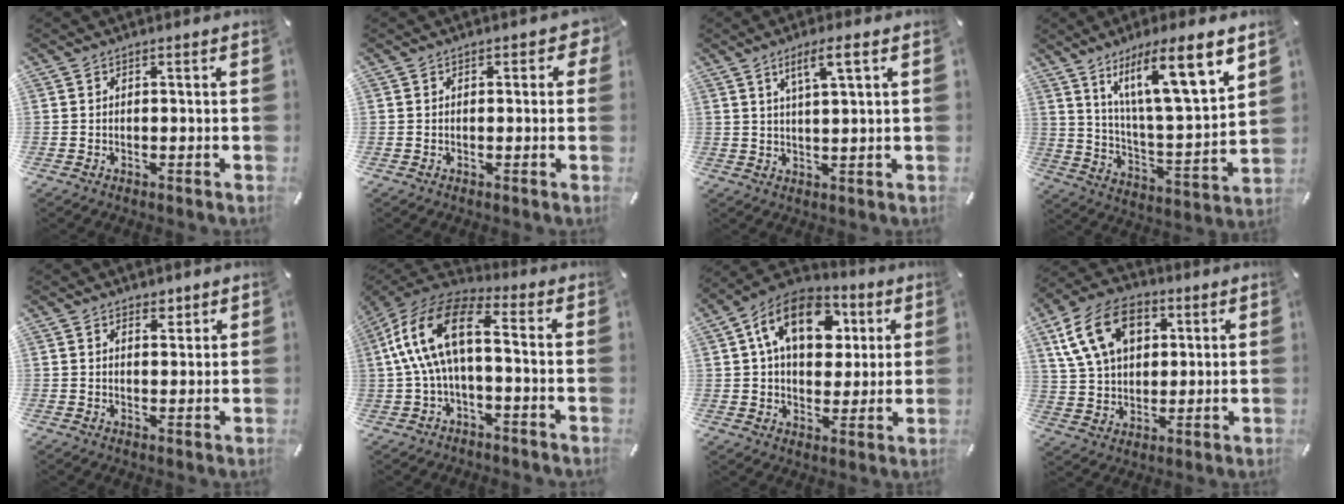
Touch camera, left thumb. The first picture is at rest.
{"total": 1.8, "force": [0.1, 1.2, 1.2], "torque": [-0.008, 0.001, -0.002]}
{"total": 5.8, "force": [2.9, 0.7, 5.0], "torque": [-0.103, 0.000, 0.047]}
{"total": 17.0, "force": [11.2, 3.7, 12.2], "torque": [-0.207, -0.059, 0.177]}
{"total": 2.4, "force": [1.7, 1.6, 0.8], "torque": [-0.002, -0.005, 0.027]}
{"total": 14.8, "force": [1.0, 7.3, 12.8], "torque": [-0.272, 0.001, 0.014]}
{"total": 17.0, "force": [5.8, 11.5, 11.1], "torque": [-0.180, -0.004, 0.103]}
{"total": 15.0, "force": [5.9, 10.5, 8.9], "torque": [-0.179, 0.001, 0.112]}